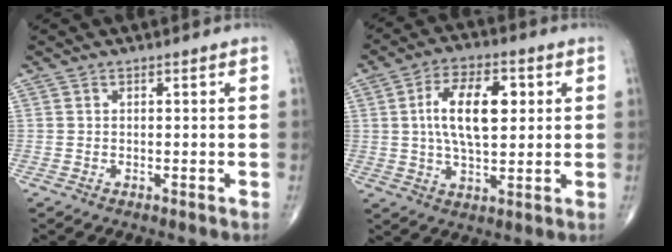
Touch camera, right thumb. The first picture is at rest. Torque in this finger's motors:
{"motor_torque": [-0.06, 0.64, 1.05, 0.17, 0.09]}